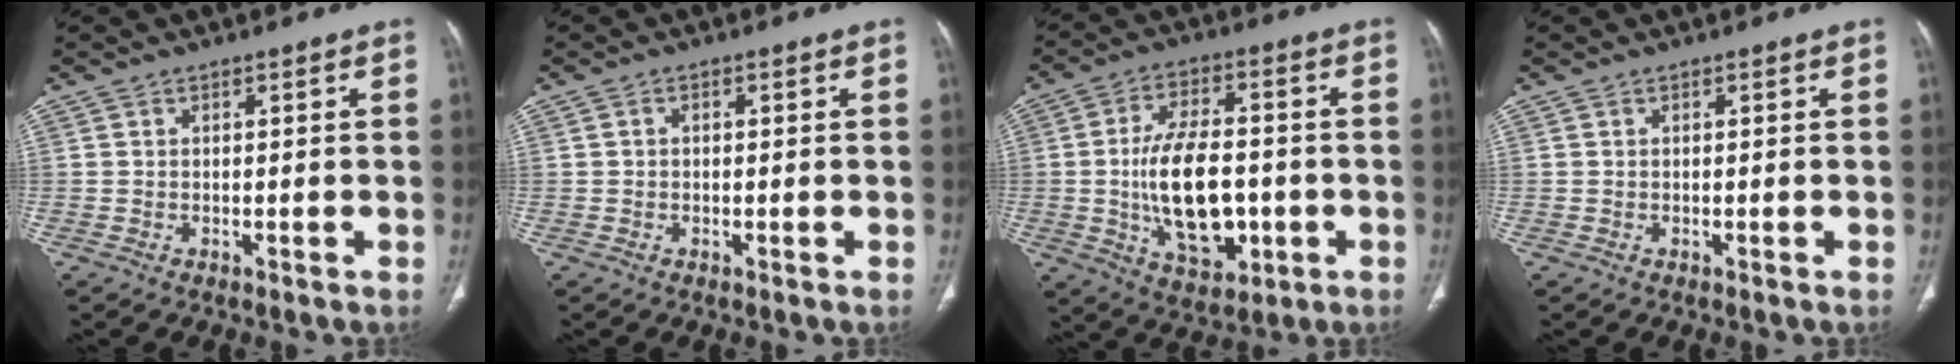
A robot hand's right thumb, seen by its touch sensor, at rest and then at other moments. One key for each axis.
{"total": 0.8, "fx": 0.1, "fy": 0.6, "fz": 0.5, "tx": -0.005, "ty": 0.004, "tz": -0.001}
{"total": 16.3, "fx": -2.1, "fy": 8.9, "fz": 13.4, "tx": -0.217, "ty": 0.007, "tz": -0.025}
{"total": 0.0}